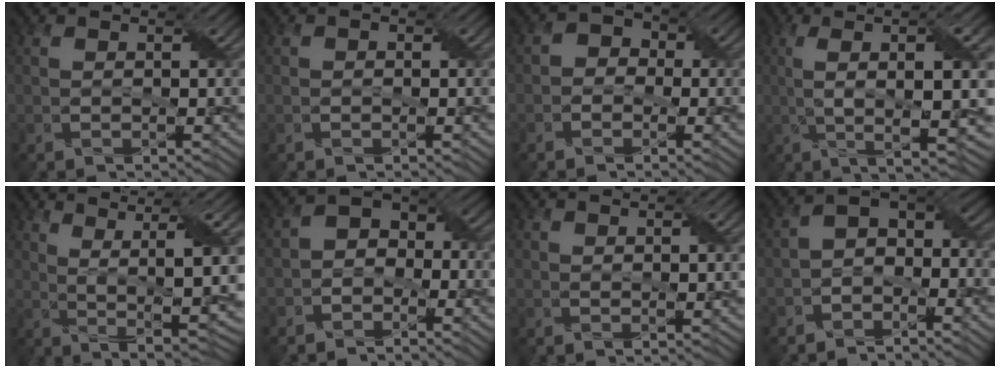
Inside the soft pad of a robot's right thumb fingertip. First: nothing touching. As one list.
[{"total": 0.6, "force": [-0.1, 0.5, 0.4], "torque": [-0.004, -0.001, -0.003]}, {"total": 2.6, "force": [-0.8, 2.3, 0.9], "torque": [-0.007, 0.010, -0.026]}, {"total": 12.1, "force": [2.1, 2.6, 11.6], "torque": [-0.195, 0.017, 0.039]}, {"total": 11.1, "force": [4.1, 2.3, 10.0], "torque": [-0.183, 0.015, 0.079]}, {"total": 4.5, "force": [-1.9, 3.2, 2.5], "torque": [-0.038, 0.009, -0.049]}, {"total": 1.3, "force": [0.9, 0.2, 0.9], "torque": [-0.018, -0.001, 0.017]}, {"total": 6.2, "force": [-2.8, 3.9, 4.0], "torque": [-0.055, 0.000, -0.064]}]